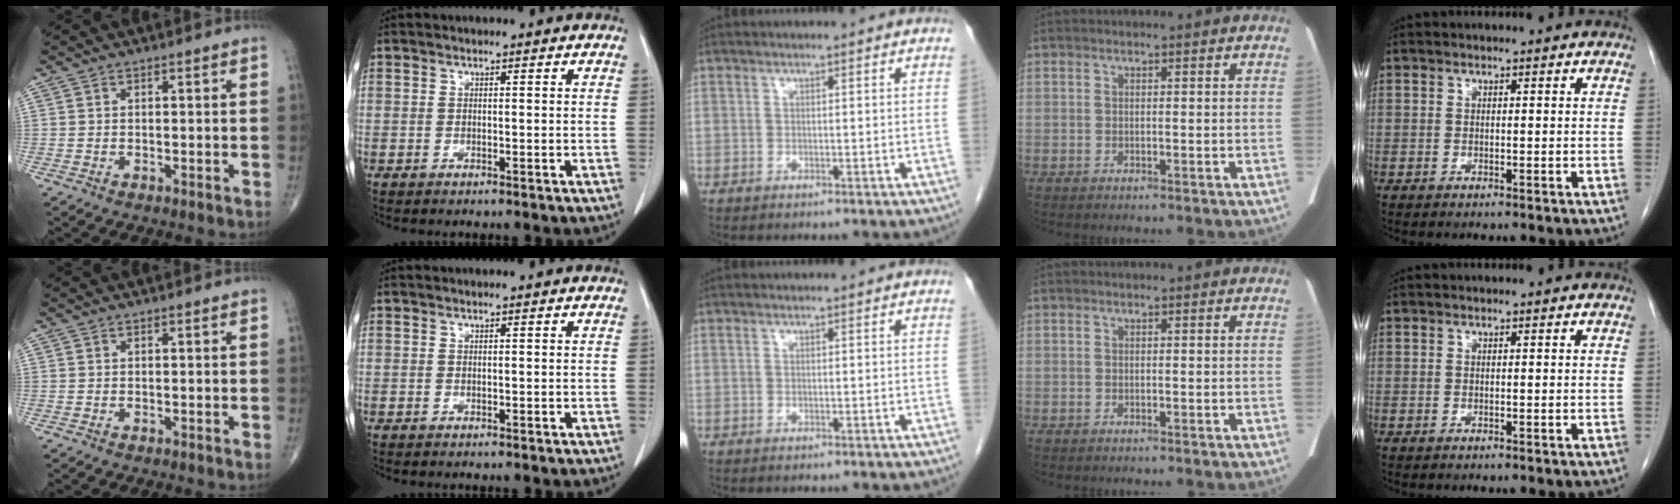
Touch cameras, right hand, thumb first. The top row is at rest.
{}